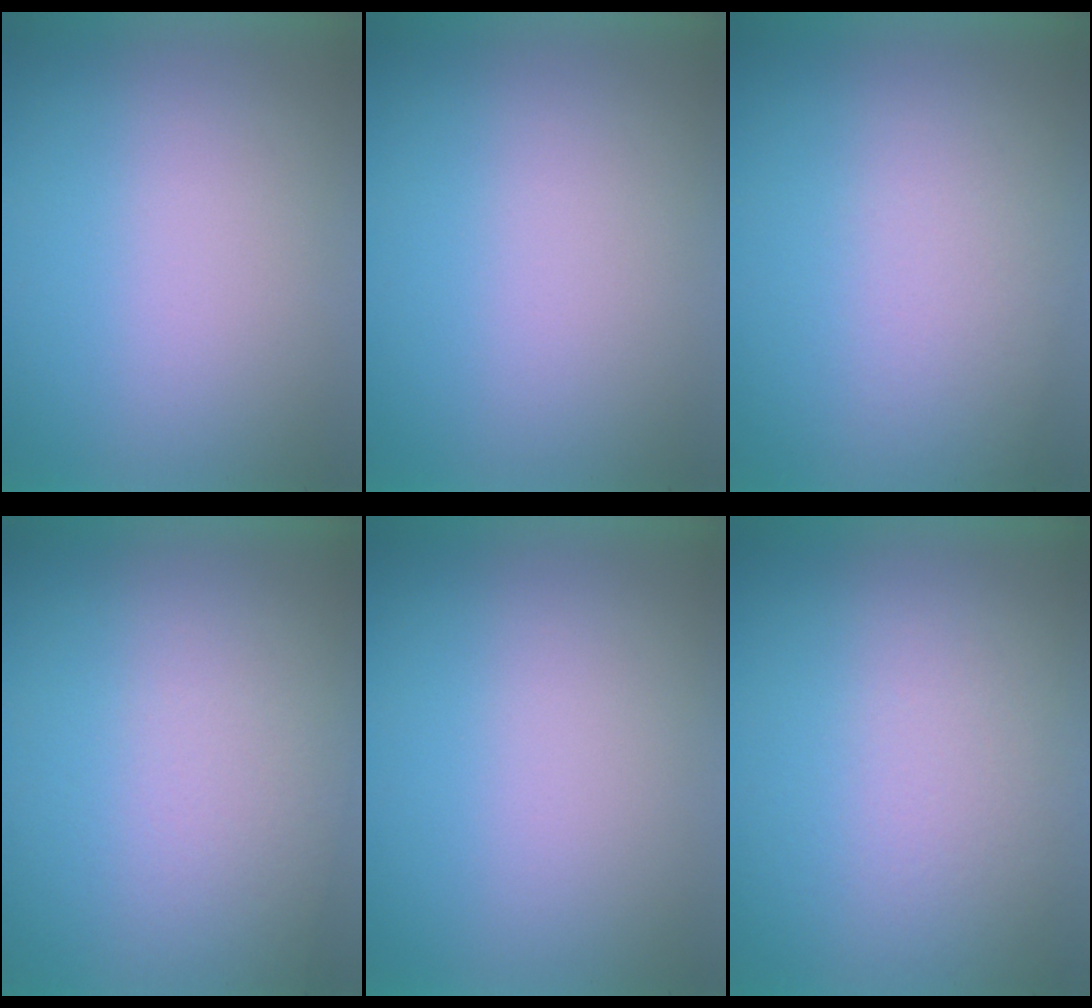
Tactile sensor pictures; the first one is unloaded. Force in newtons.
{"total": 0.0}
{"total": 2.3}
{"total": 2.8}
{"total": 0.0}
{"total": 4.1}